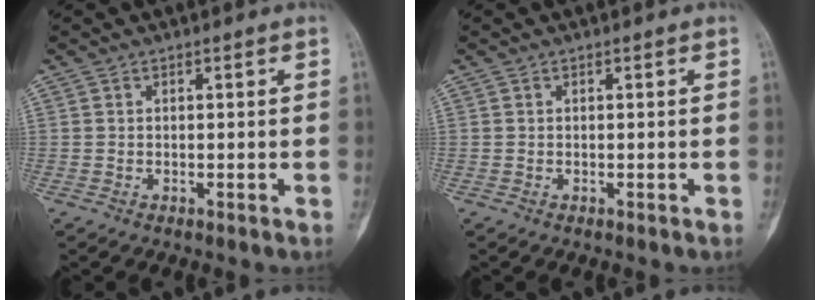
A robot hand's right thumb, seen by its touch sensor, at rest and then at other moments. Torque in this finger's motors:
{"motor_torque": [0.13, 0.03, 0.06, -0.06, 0.02]}